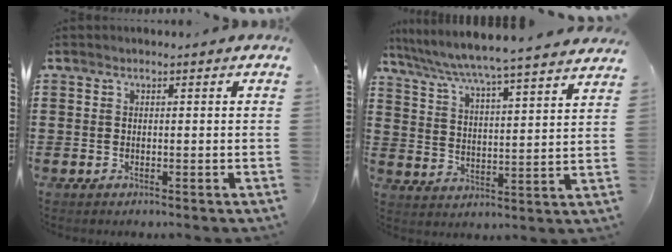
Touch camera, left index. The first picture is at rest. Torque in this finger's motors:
{"motor_torque": [2.14, 0.00, 0.80, 0.21]}